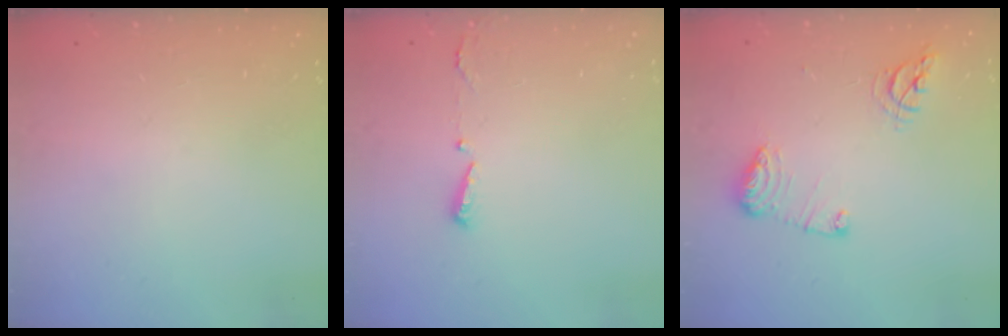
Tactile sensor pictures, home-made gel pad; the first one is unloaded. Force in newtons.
{"total": 2.9, "press": 2.8, "slide": 0.6}
{"total": 10.5, "press": 10.5, "slide": 1.0}